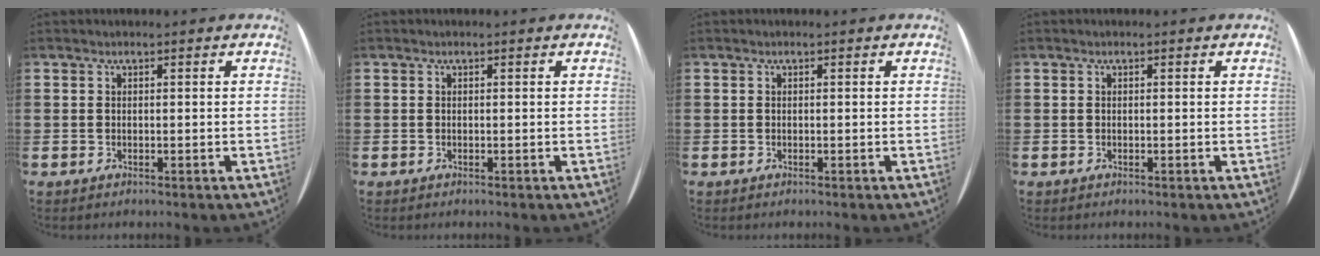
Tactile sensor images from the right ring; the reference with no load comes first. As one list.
[{"total": 0.0}, {"total": 0.0}, {"total": 0.0}]